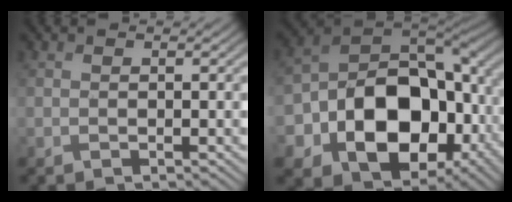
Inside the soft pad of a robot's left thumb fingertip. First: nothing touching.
{"total": 18.6, "force": [-3.7, 13.4, 12.3], "torque": [-0.230, -0.041, -0.047]}